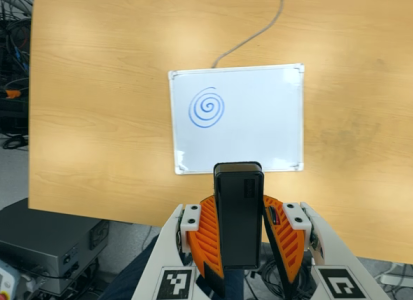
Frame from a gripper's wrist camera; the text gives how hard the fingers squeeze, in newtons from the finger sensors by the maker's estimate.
{"total": 5.7, "left": 5.4, "right": 6.0}